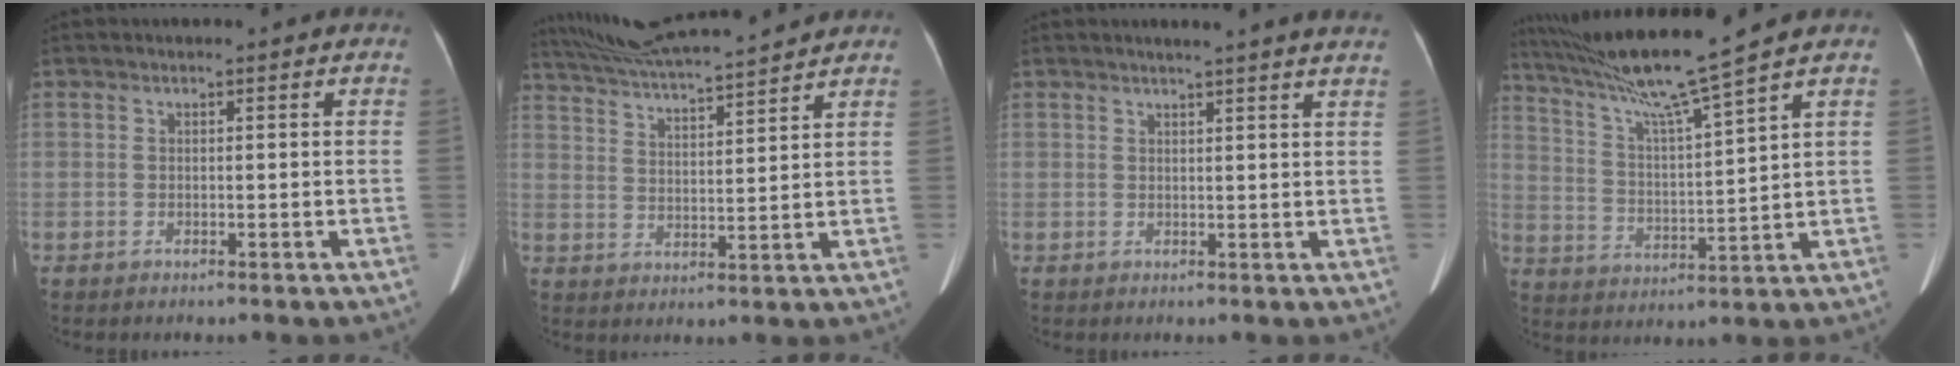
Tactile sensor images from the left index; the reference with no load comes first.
{"total": 15.4, "force": [14.3, 0.0, 5.8], "torque": [-0.113, 0.025, 0.228]}
{"total": 8.4, "force": [7.5, -0.6, 3.7], "torque": [-0.048, 0.003, 0.070]}
{"total": 12.8, "force": [10.4, -2.9, 6.9], "torque": [-0.125, -0.006, 0.191]}